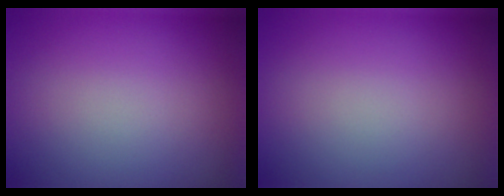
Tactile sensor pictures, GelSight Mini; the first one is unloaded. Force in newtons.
{"total": 0.0}